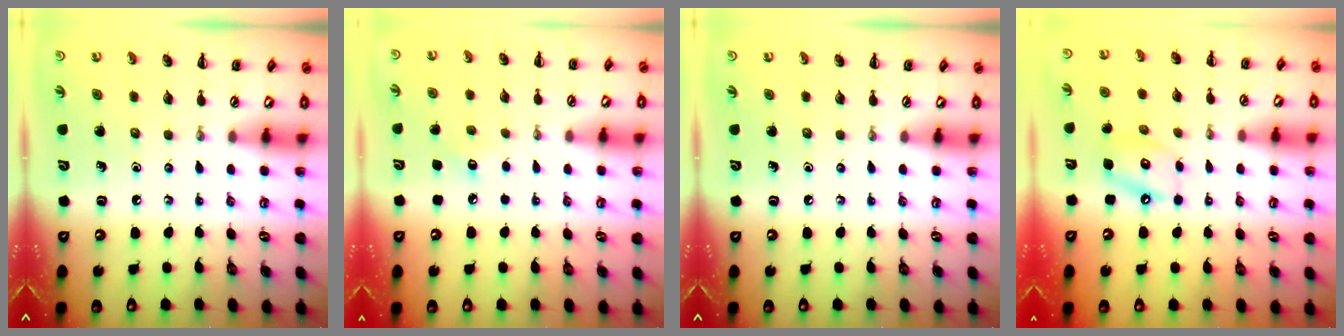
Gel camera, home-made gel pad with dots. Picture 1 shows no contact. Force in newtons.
{"total": 5.5, "press": 5.3, "slide": 1.3}
{"total": 0.0}
{"total": 10.4, "press": 10.2, "slide": 2.1}